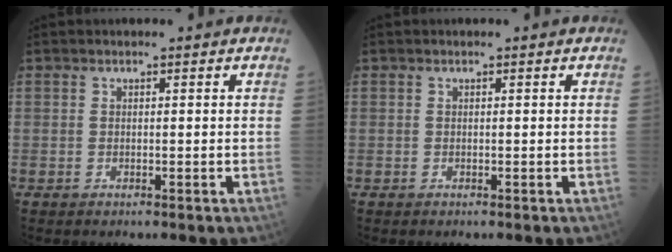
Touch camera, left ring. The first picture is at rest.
{"total": 0.0}